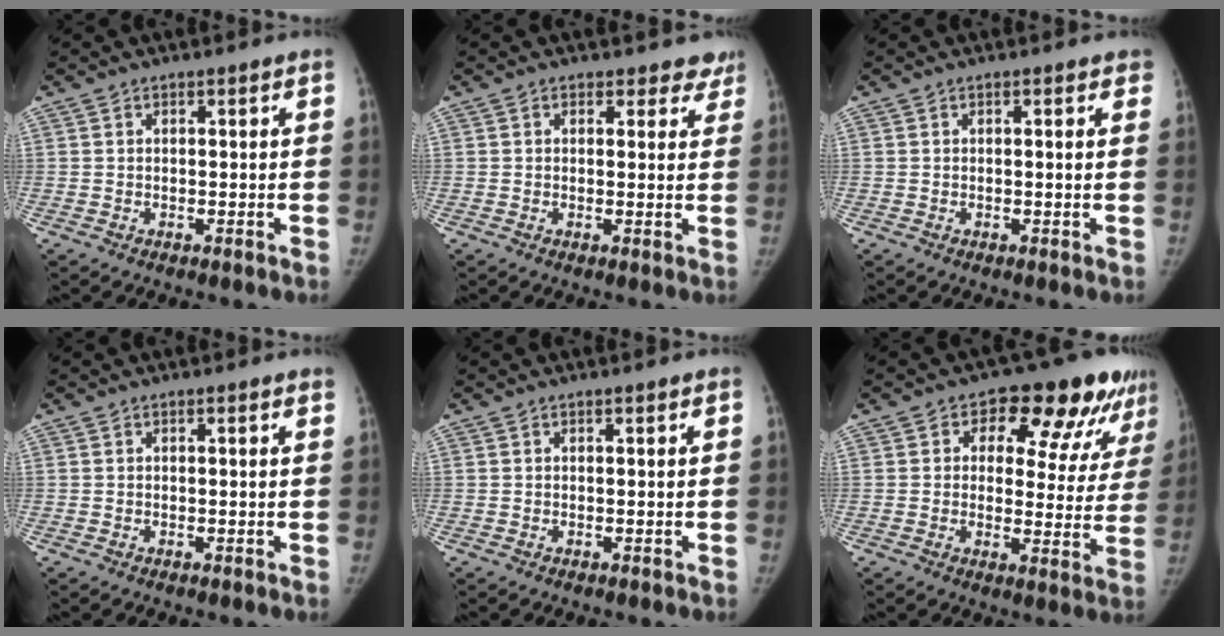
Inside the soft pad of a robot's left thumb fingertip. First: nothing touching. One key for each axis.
{"total": 4.1, "fx": 3.2, "fy": 2.5, "fz": 0.3, "tx": 0.039, "ty": -0.013, "tz": 0.024}
{"total": 1.8, "fx": 1.0, "fy": 0.7, "fz": 1.4, "tx": -0.007, "ty": 0.002, "tz": 0.008}
{"total": 1.2, "fx": 0.8, "fy": 0.1, "fz": 0.8, "tx": -0.007, "ty": 0.004, "tz": 0.008}
{"total": 0.0}
{"total": 16.3, "fx": 9.0, "fy": 8.7, "fz": 10.4, "tx": -0.074, "ty": -0.017, "tz": 0.109}